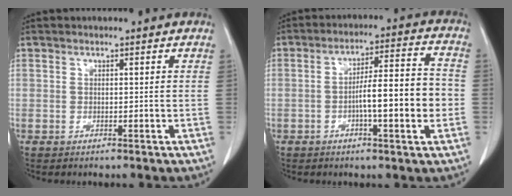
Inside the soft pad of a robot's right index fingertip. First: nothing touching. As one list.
[{"total": 11.1, "force": [-2.2, 1.4, 10.8], "torque": [-0.169, 0.019, -0.036]}]